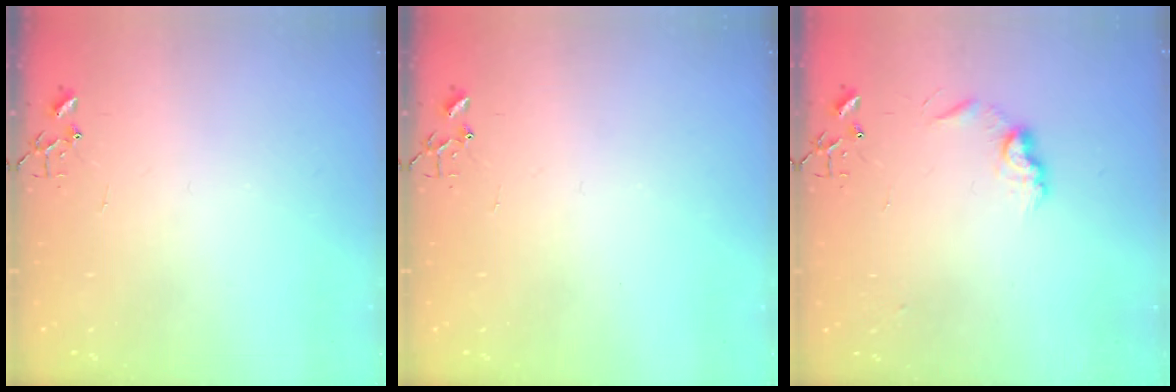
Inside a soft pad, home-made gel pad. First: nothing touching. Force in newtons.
{"total": 0.0}
{"total": 8.4, "press": 8.4, "slide": 0.3}